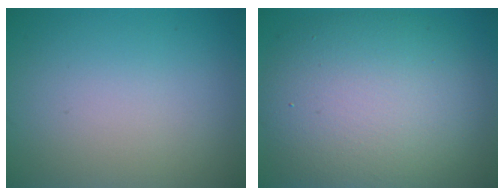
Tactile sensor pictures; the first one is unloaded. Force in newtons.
{"total": 11.1, "press": 11.0, "slide": 1.2}